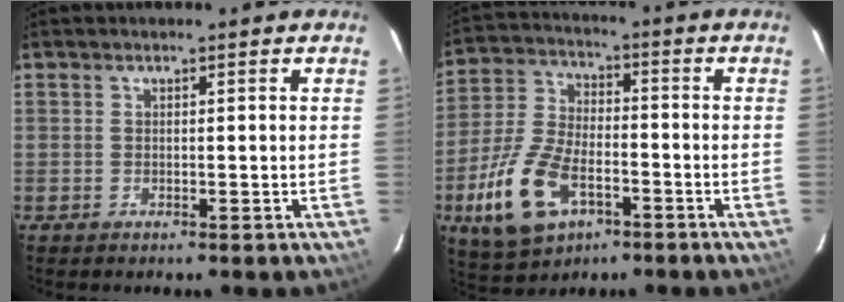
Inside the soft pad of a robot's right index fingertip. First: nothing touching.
{"total": 15.0, "force": [-6.6, 8.2, 10.7], "torque": [-0.249, -0.008, -0.117]}